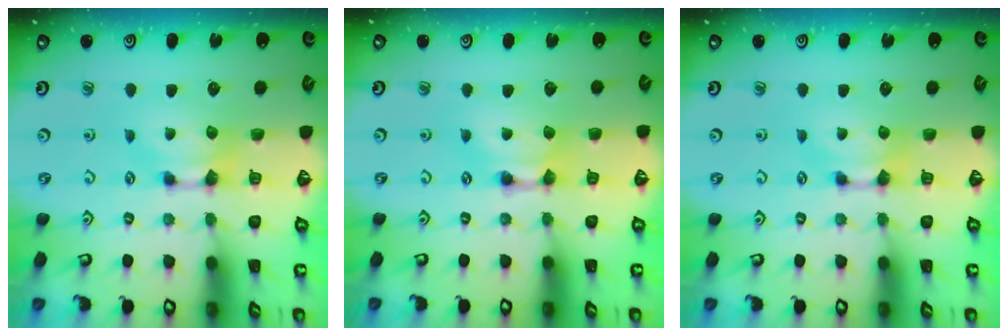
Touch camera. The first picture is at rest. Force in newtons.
{"total": 1.8, "press": 1.8, "slide": 0.1}
{"total": 0.0}